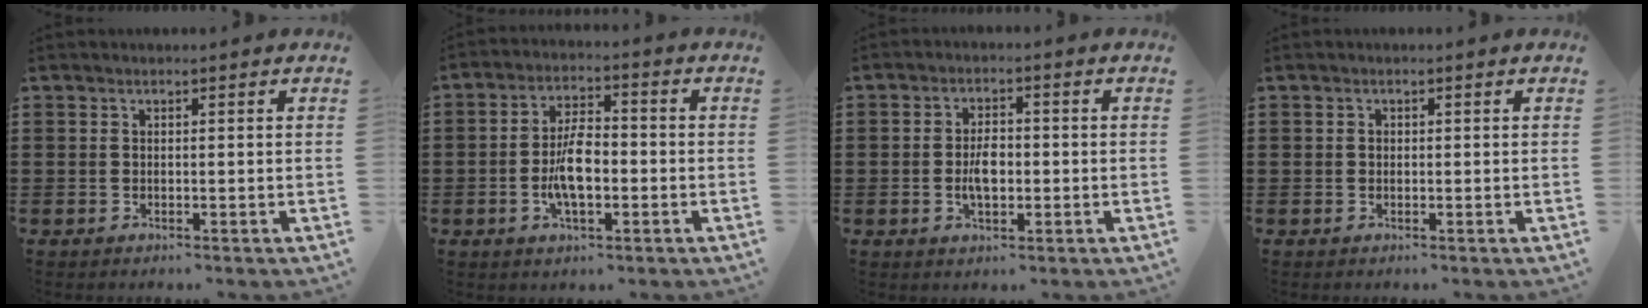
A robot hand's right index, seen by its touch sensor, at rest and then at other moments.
{"total": 7.3, "force": [-1.5, 3.1, 6.5], "torque": [-0.139, 0.000, -0.033]}
{"total": 4.3, "force": [-0.6, 2.2, 3.6], "torque": [-0.075, 0.003, -0.013]}
{"total": 0.6, "force": [0.0, 0.5, 0.3], "torque": [-0.007, 0.003, 0.000]}